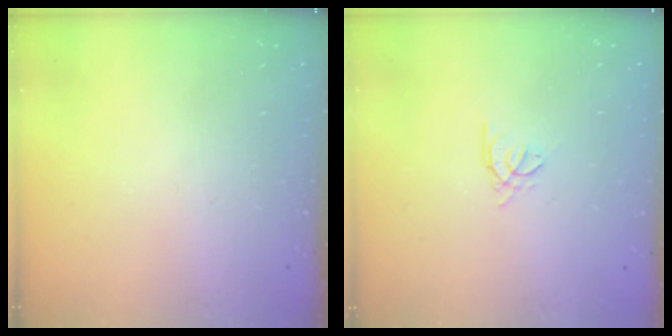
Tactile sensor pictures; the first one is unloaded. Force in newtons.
{"total": 1.4, "press": 1.3, "slide": 0.3}